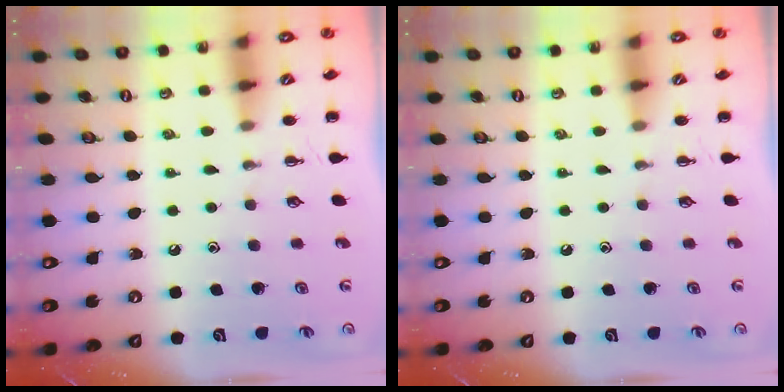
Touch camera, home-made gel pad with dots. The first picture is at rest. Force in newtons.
{"total": 0.0}